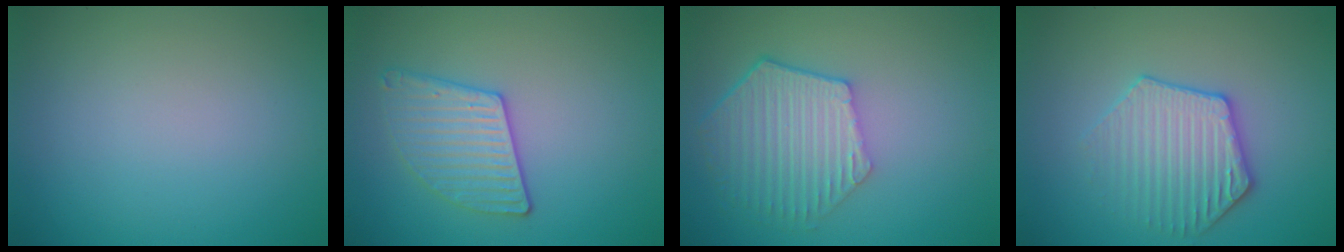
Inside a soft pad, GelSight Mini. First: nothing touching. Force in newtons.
{"total": 3.0, "press": 2.9, "slide": 0.4}
{"total": 5.9, "press": 4.8, "slide": 3.5}
{"total": 3.6, "press": 3.5, "slide": 0.6}